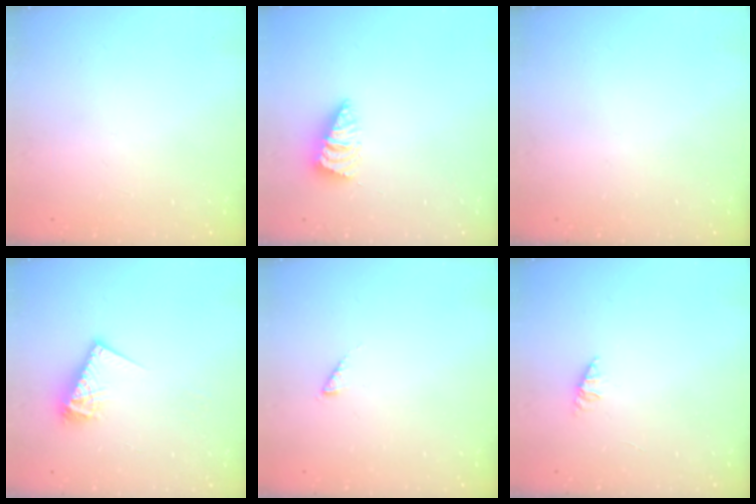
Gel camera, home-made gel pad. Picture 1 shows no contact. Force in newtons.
{"total": 2.6, "press": 2.6, "slide": 0.3}
{"total": 0.0}
{"total": 10.0, "press": 9.9, "slide": 0.8}
{"total": 1.1, "press": 1.0, "slide": 0.3}
{"total": 1.6, "press": 1.6, "slide": 0.4}